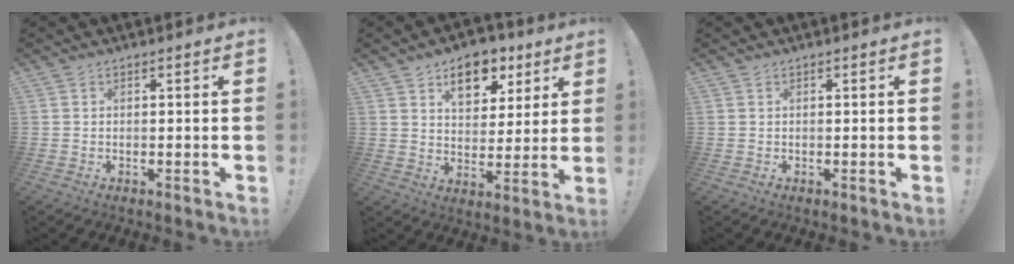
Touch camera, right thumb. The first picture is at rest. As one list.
[{"total": 11.7, "force": [6.8, 7.2, 6.1], "torque": [-0.081, -0.032, 0.123]}, {"total": 0.0}]